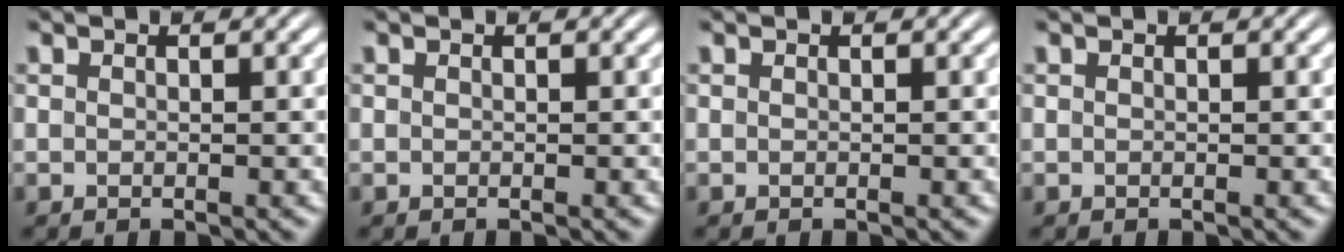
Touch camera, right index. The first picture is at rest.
{"total": 0.0}
{"total": 0.0}
{"total": 0.0}